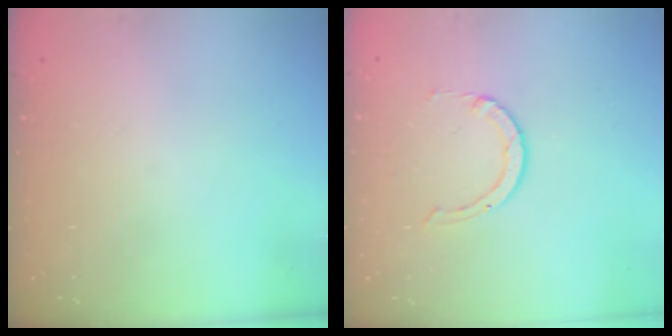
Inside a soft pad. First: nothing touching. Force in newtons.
{"total": 2.0, "press": 2.0, "slide": 0.2}